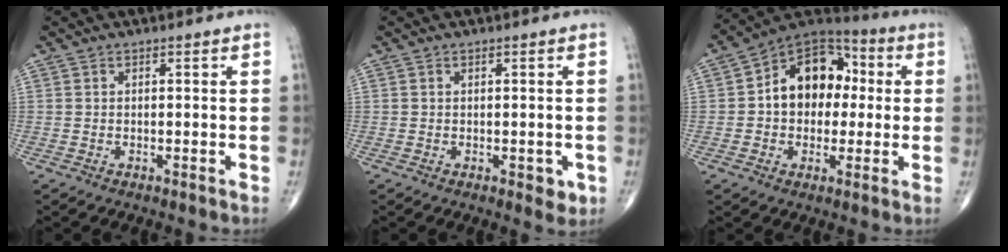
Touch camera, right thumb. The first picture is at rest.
{"total": 2.6, "force": [-0.5, 1.5, 2.0], "torque": [-0.013, -0.002, -0.003]}
{"total": 15.3, "force": [1.4, 11.1, 10.5], "torque": [-0.112, 0.032, 0.010]}